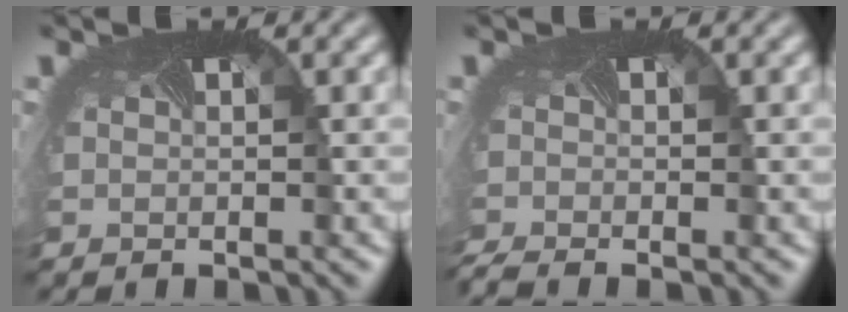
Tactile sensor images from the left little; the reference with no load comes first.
{"total": 2.4, "force": [-2.1, 0.3, 1.0], "torque": [-0.030, -0.017, -0.043]}